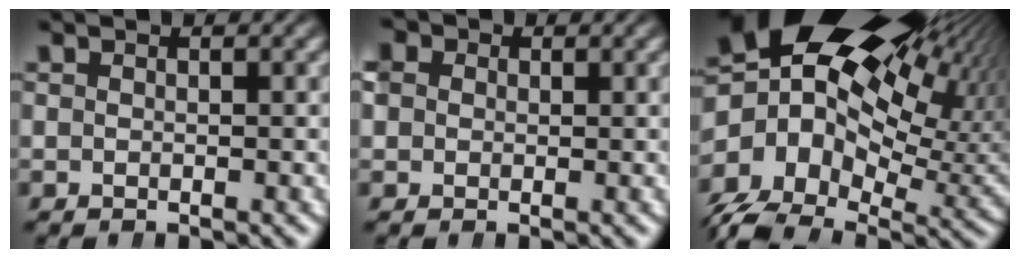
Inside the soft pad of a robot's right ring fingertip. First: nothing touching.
{"total": 5.1, "force": [0.7, 4.6, 2.1], "torque": [-0.051, 0.002, 0.005]}
{"total": 27.1, "force": [3.1, 19.0, 19.0], "torque": [-0.298, -0.003, 0.029]}